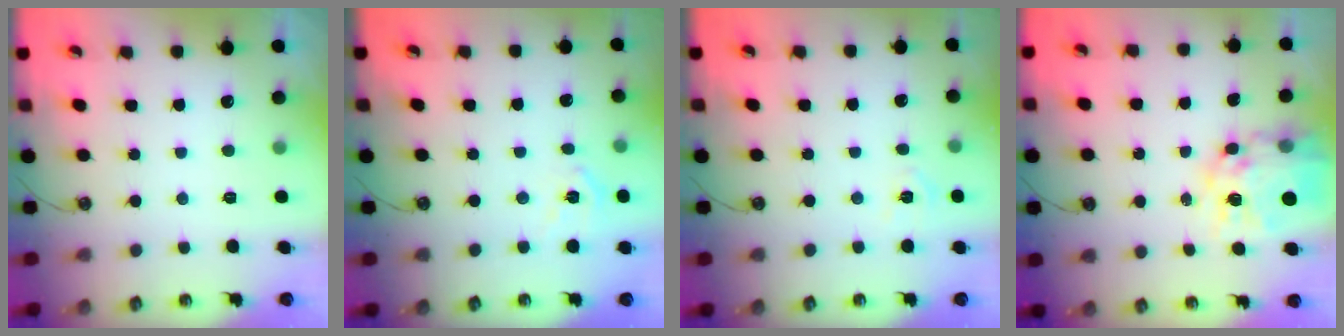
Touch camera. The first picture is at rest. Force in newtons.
{"total": 7.2, "press": 7.1, "slide": 0.9}
{"total": 4.8, "press": 4.7, "slide": 0.6}
{"total": 15.0, "press": 14.9, "slide": 1.5}